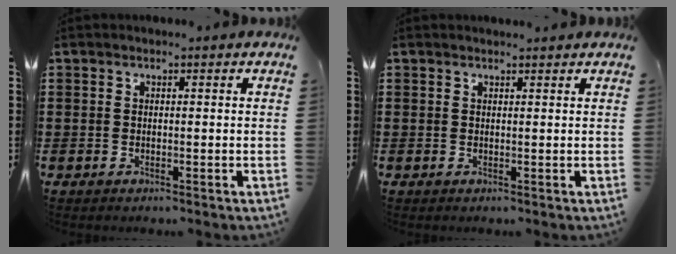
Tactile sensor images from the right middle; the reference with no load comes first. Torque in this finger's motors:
{"motor_torque": [-0.33, 0.34, -0.05, -0.02]}